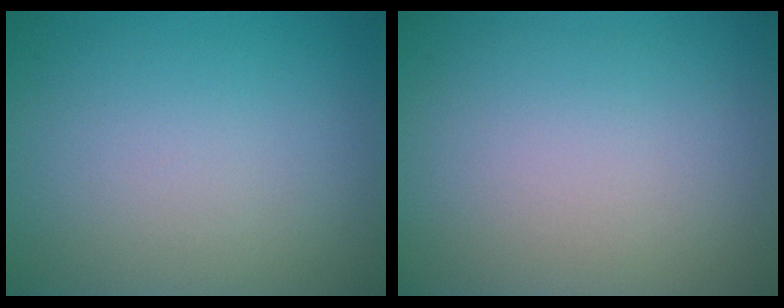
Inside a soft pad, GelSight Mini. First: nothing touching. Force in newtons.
{"total": 0.0}